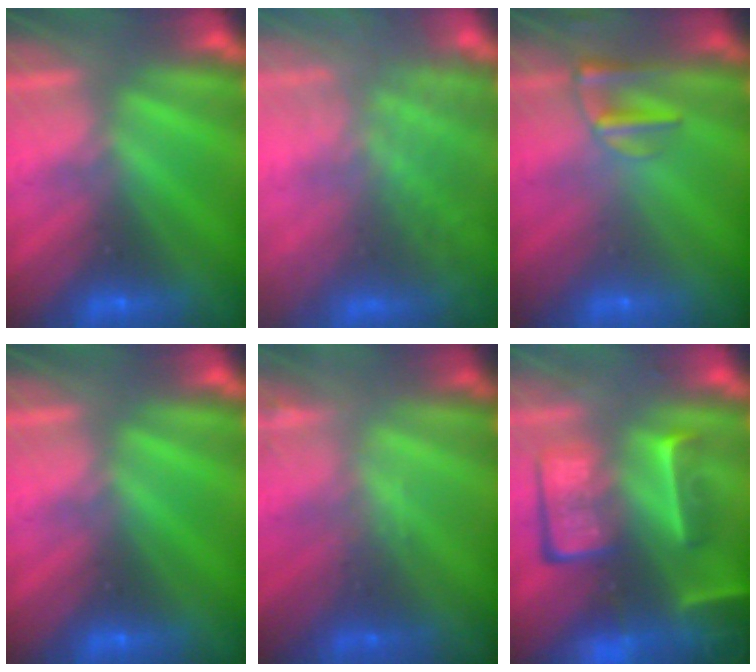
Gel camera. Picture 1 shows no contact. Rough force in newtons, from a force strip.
{"total": 7.3}
{"total": 2.4}
{"total": 0.0}
{"total": 1.9}
{"total": 8.7}